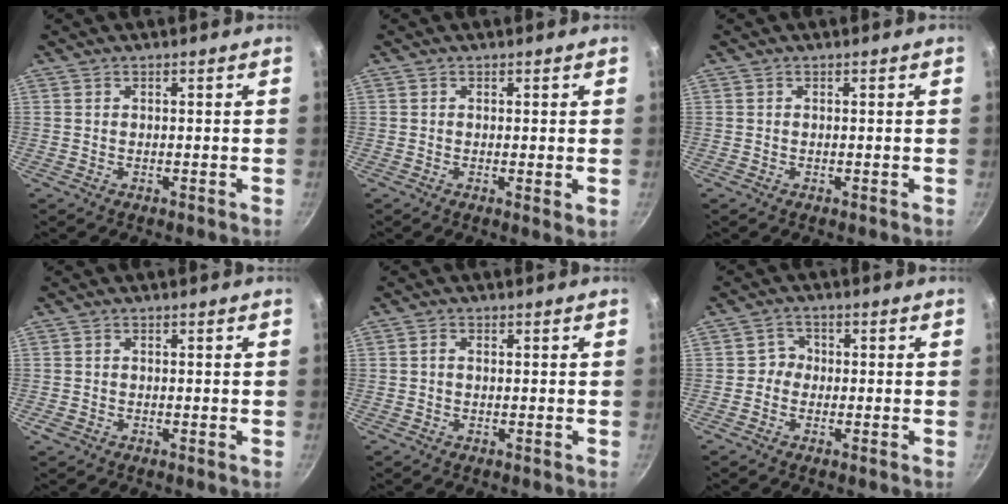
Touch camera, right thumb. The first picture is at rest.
{"total": 1.7, "force": [0.1, 0.3, 1.6], "torque": [-0.025, -0.009, -0.002]}
{"total": 0.0}
{"total": 1.2, "force": [-0.5, 0.8, 0.7], "torque": [-0.014, 0.002, -0.011]}
{"total": 1.1, "force": [0.0, 0.7, 0.8], "torque": [-0.015, 0.004, -0.001]}
{"total": 2.6, "force": [-0.6, 2.4, 0.7], "torque": [0.011, 0.010, -0.018]}